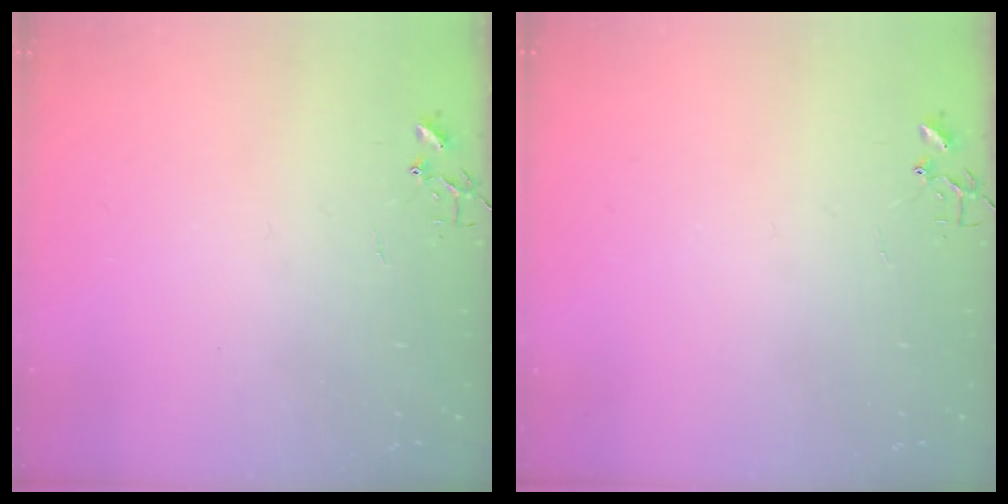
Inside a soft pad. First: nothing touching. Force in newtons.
{"total": 0.0}